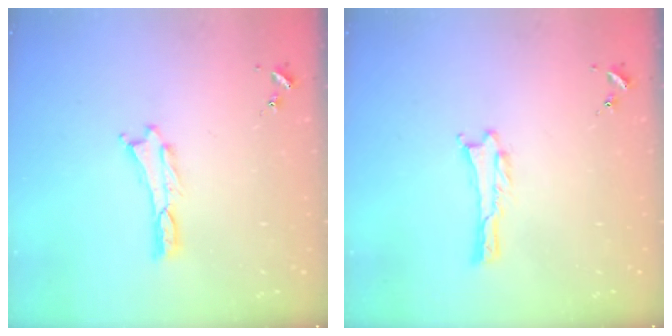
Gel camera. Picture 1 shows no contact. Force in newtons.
{"total": 0.0}